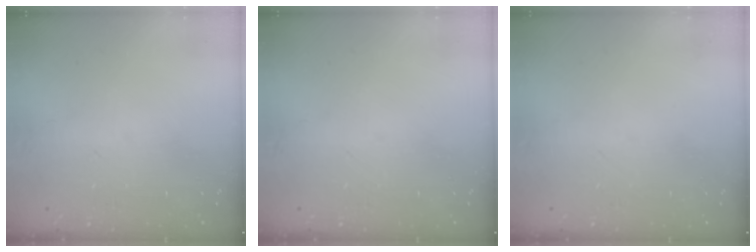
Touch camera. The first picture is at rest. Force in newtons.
{"total": 0.0}
{"total": 0.0}